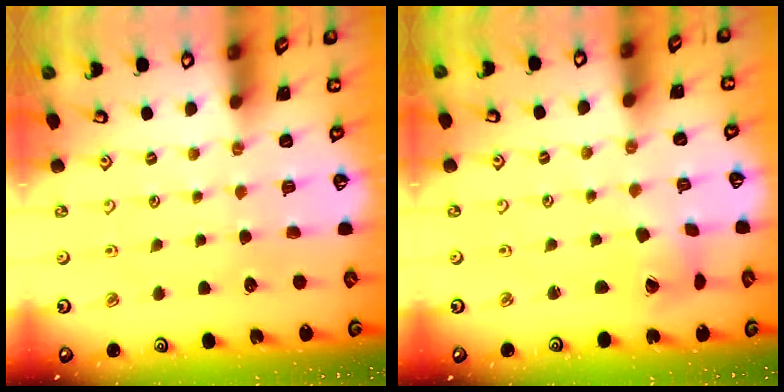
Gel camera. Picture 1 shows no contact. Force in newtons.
{"total": 2.1, "press": 2.0, "slide": 0.3}